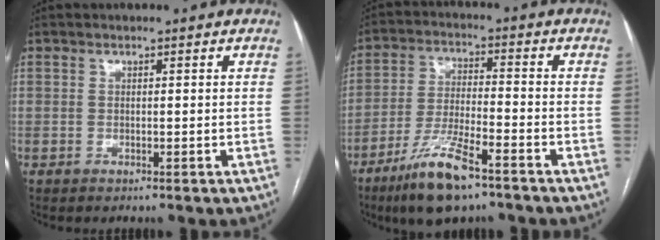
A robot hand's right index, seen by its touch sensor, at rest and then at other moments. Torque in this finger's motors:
{"motor_torque": [1.32, -0.82, 0.22, 0.14]}